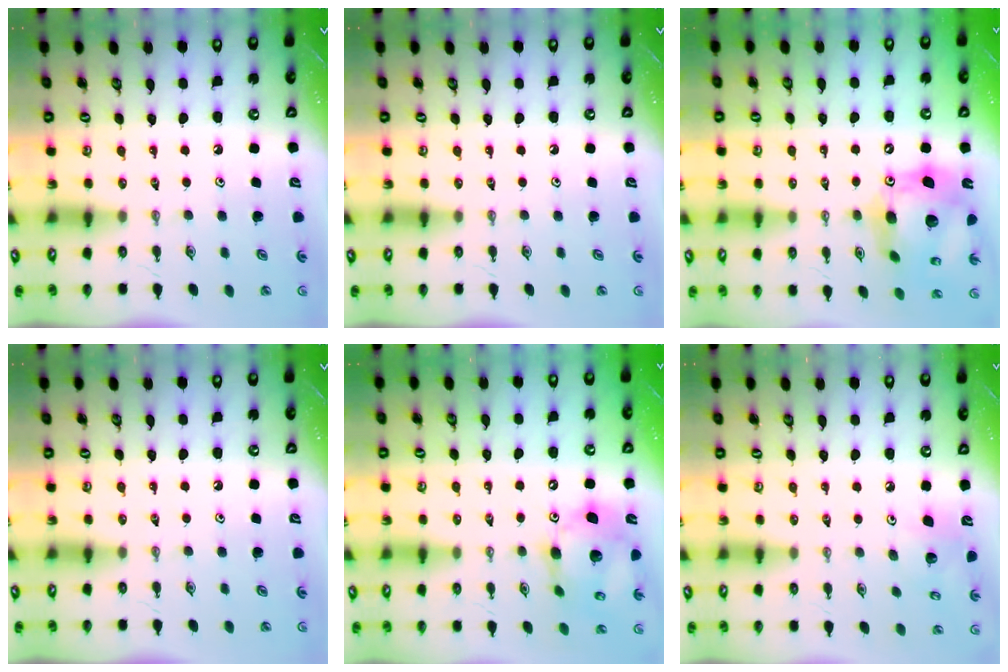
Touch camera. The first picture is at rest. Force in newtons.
{"total": 0.0}
{"total": 18.7, "press": 18.6, "slide": 2.0}
{"total": 0.0}
{"total": 14.4, "press": 14.2, "slide": 2.7}
{"total": 6.9, "press": 6.8, "slide": 1.4}